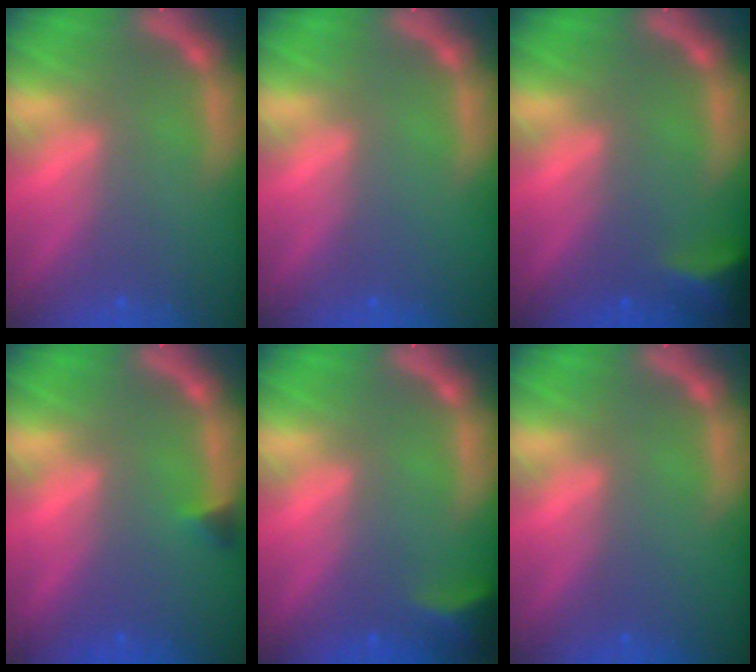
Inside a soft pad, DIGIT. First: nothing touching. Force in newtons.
{"total": 0.0}
{"total": 3.5}
{"total": 0.9}
{"total": 2.9}
{"total": 0.0}